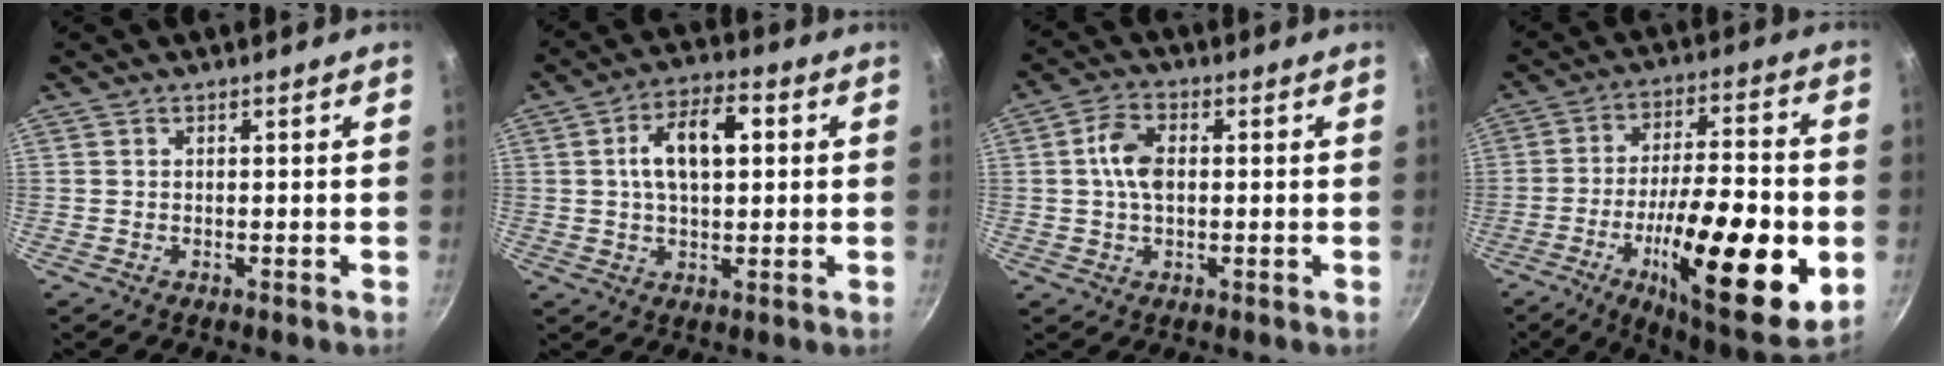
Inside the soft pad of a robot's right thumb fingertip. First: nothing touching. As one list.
[{"total": 10.7, "force": [2.0, 5.5, 8.9], "torque": [-0.147, 0.018, 0.030]}, {"total": 6.6, "force": [0.6, 3.9, 5.3], "torque": [-0.101, 0.011, 0.009]}, {"total": 25.6, "force": [-7.0, 7.6, 23.5], "torque": [-0.358, -0.003, -0.098]}]